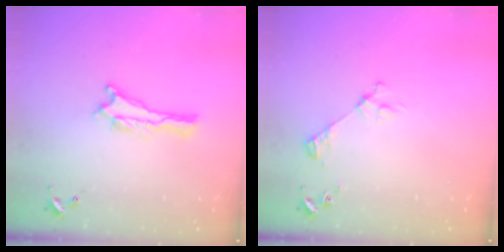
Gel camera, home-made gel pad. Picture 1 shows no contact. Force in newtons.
{"total": 3.1, "press": 3.1, "slide": 0.3}